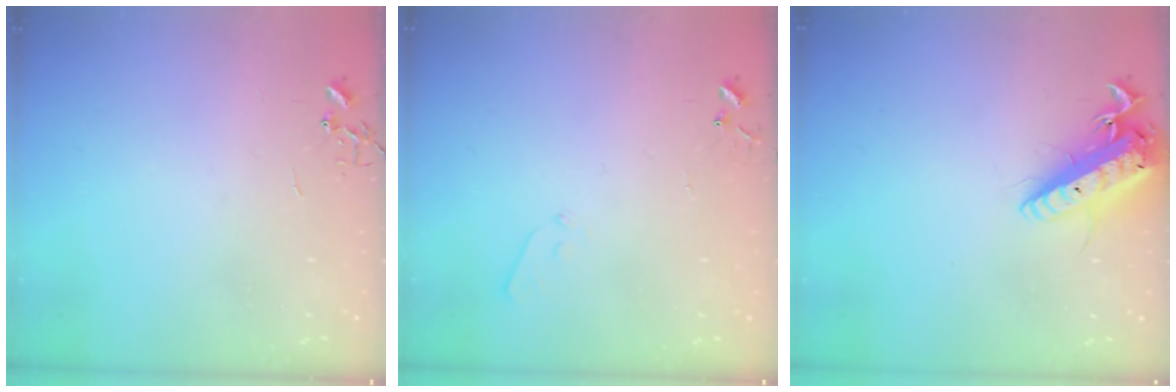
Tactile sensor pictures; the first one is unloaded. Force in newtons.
{"total": 3.4, "press": 3.4, "slide": 0.5}
{"total": 17.0, "press": 16.7, "slide": 3.3}